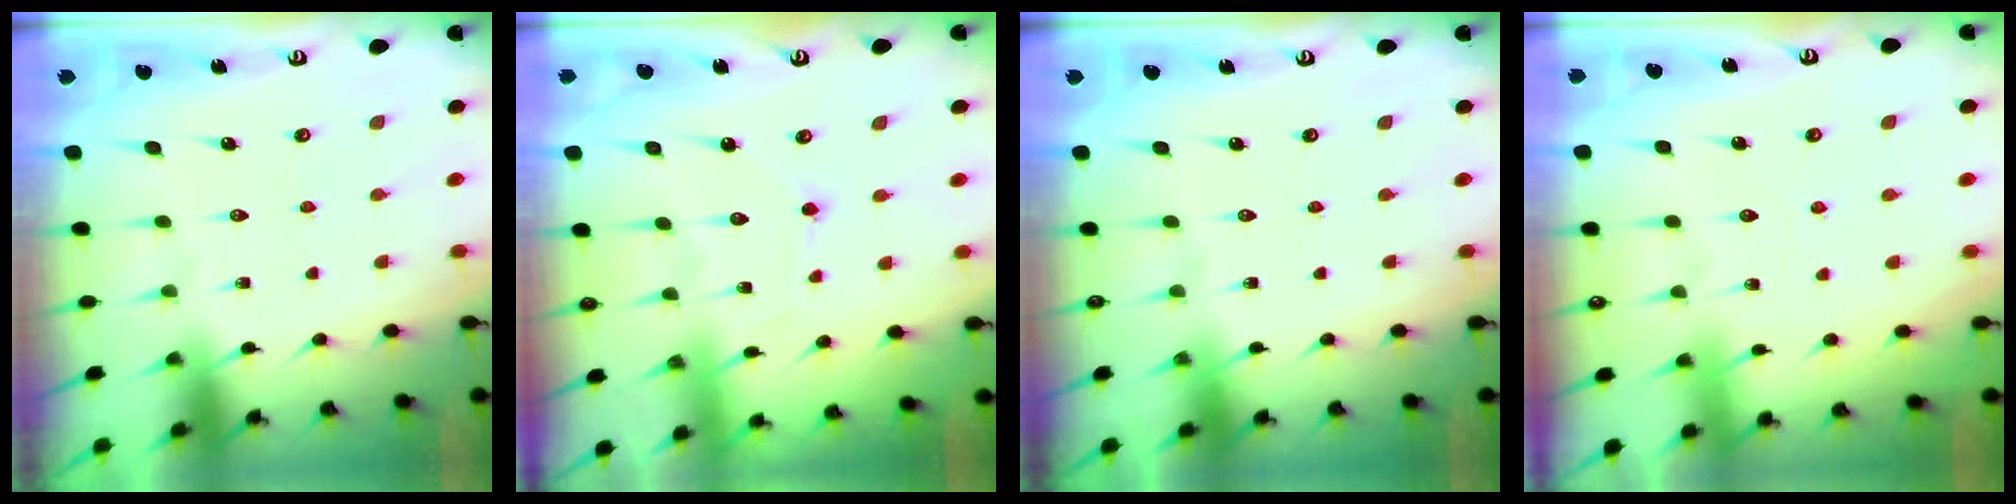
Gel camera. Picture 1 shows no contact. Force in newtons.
{"total": 4.2, "press": 4.2, "slide": 0.5}
{"total": 0.0}
{"total": 3.4, "press": 3.3, "slide": 0.4}